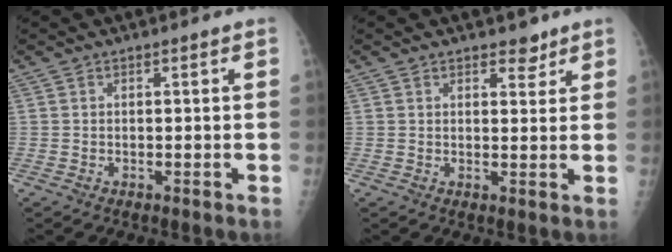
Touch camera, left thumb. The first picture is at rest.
{"total": 3.1, "force": [2.2, 1.6, 1.4], "torque": [-0.001, -0.012, 0.031]}